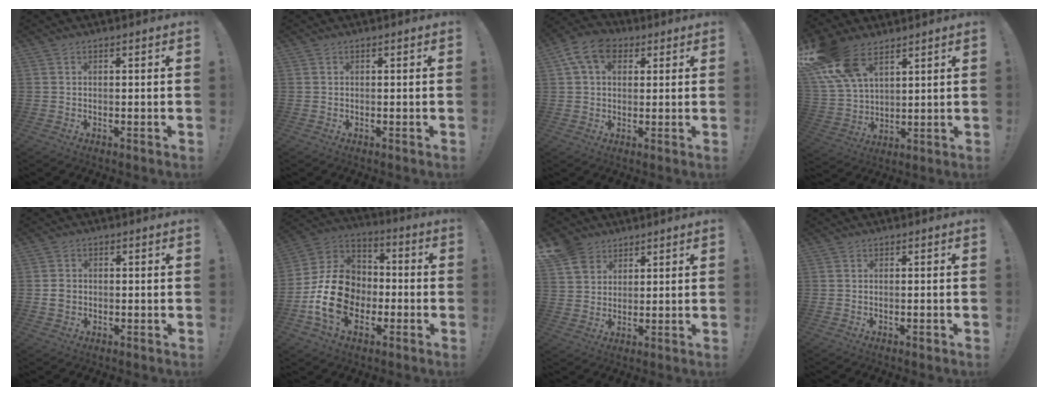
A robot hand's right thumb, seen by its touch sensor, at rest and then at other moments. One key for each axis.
{"total": 0.0}
{"total": 10.5, "fx": 4.1, "fy": 7.3, "fz": 6.3, "tx": -0.105, "ty": 0.003, "tz": 0.081}
{"total": 17.0, "fx": 10.5, "fy": 9.5, "fz": 9.3, "tx": -0.181, "ty": -0.053, "tz": 0.198}
{"total": 3.2, "fx": -0.1, "fy": 2.7, "fz": 1.7, "tx": -0.018, "ty": 0.005, "tz": -0.003}
{"total": 19.5, "fx": -4.6, "fy": 14.5, "fz": 12.1, "tx": -0.218, "ty": 0.031, "tz": -0.068}
{"total": 8.0, "fx": 5.4, "fy": 5.5, "fz": 1.9, "tx": -0.029, "ty": -0.031, "tz": 0.107}
{"total": 0.7, "fx": 0.3, "fy": 0.4, "fz": 0.5, "tx": -0.006, "ty": 0.001, "tz": 0.005}